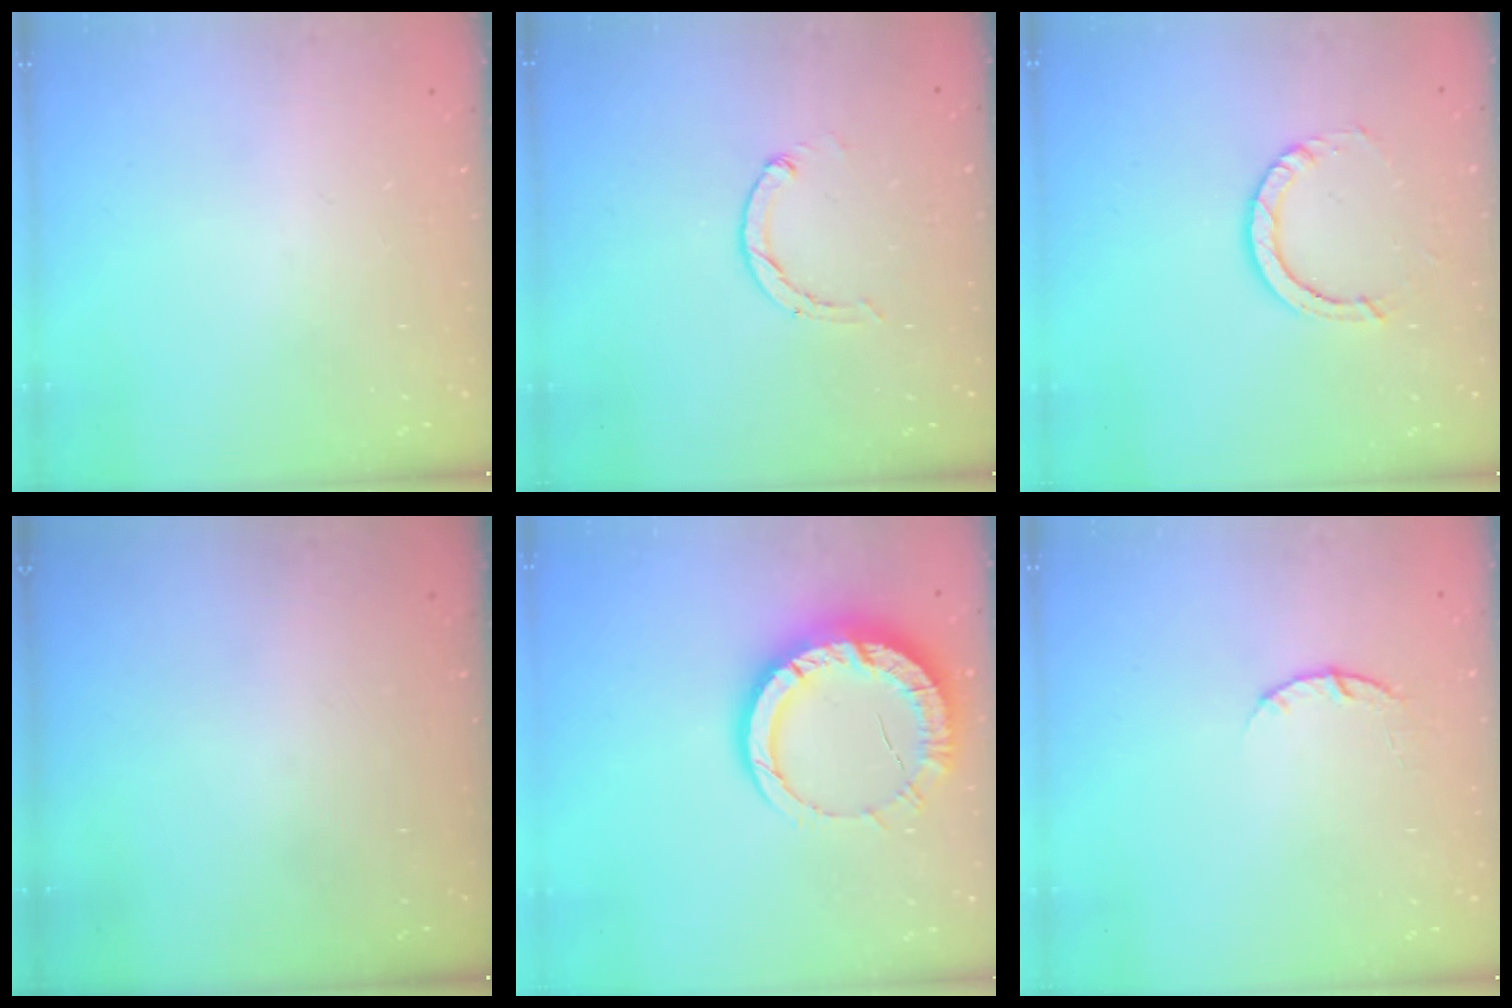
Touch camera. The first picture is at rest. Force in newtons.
{"total": 0.8, "press": 0.8, "slide": 0.2}
{"total": 7.0, "press": 6.9, "slide": 0.9}
{"total": 0.0}
{"total": 13.4, "press": 13.3, "slide": 1.1}
{"total": 3.8, "press": 3.8, "slide": 0.5}